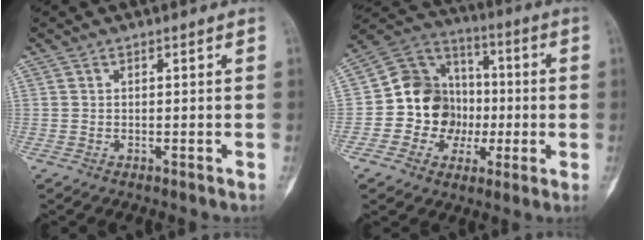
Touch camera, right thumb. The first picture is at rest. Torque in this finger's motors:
{"motor_torque": [0.17, 1.50, 0.00, -0.37, 0.01]}